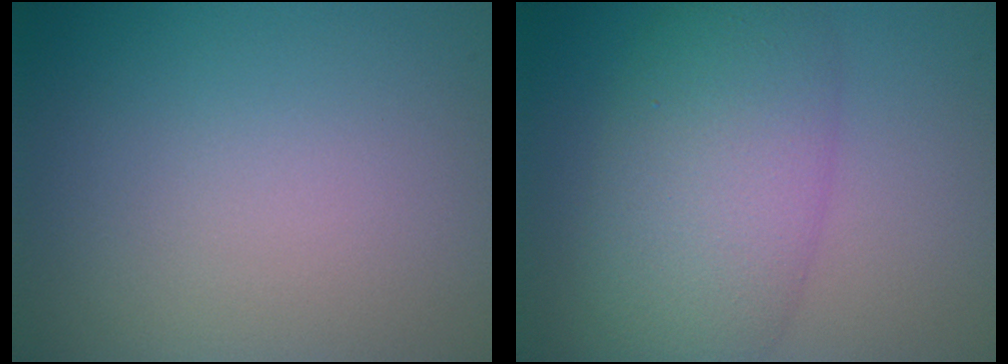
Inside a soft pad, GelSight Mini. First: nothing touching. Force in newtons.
{"total": 7.5, "press": 7.5, "slide": 0.2}